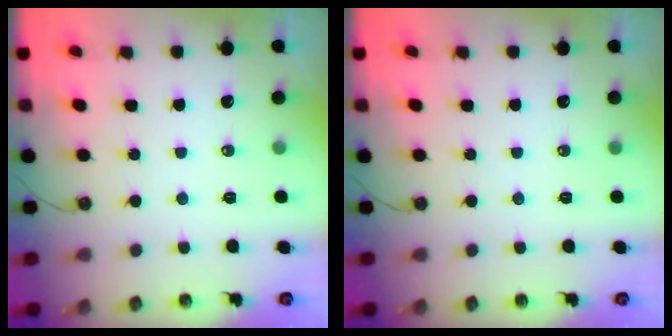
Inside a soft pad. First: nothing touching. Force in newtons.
{"total": 0.0}